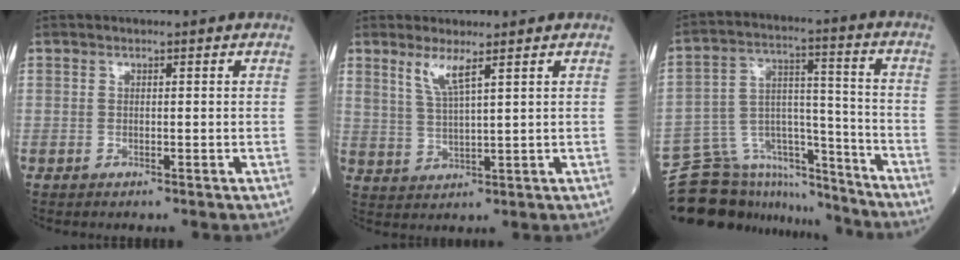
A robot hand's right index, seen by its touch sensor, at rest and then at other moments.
{"total": 4.2, "force": [2.8, 0.2, 3.1], "torque": [-0.070, -0.007, 0.063]}
{"total": 15.8, "force": [-14.5, 5.5, 2.7], "torque": [-0.050, 0.061, -0.234]}